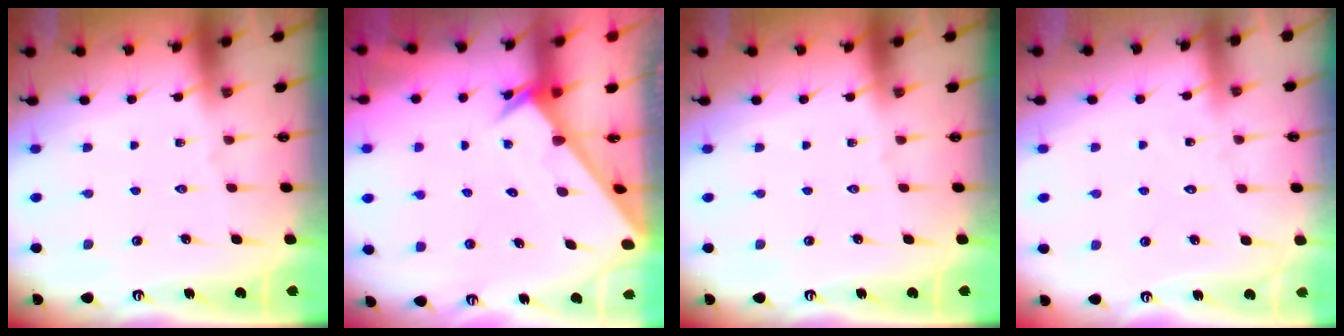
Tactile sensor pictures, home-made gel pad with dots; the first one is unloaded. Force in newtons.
{"total": 2.0, "press": 2.0, "slide": 0.1}
{"total": 0.0}
{"total": 4.8, "press": 4.8, "slide": 0.4}